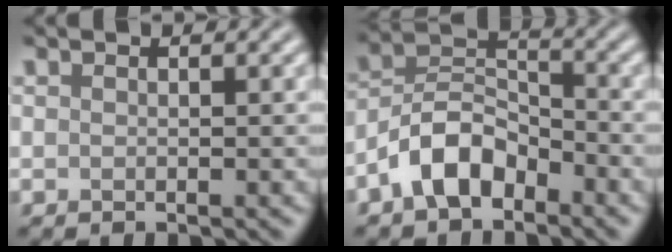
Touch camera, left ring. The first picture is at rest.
{"total": 5.5, "force": [-3.3, 3.0, 3.2], "torque": [-0.057, 0.013, -0.073]}